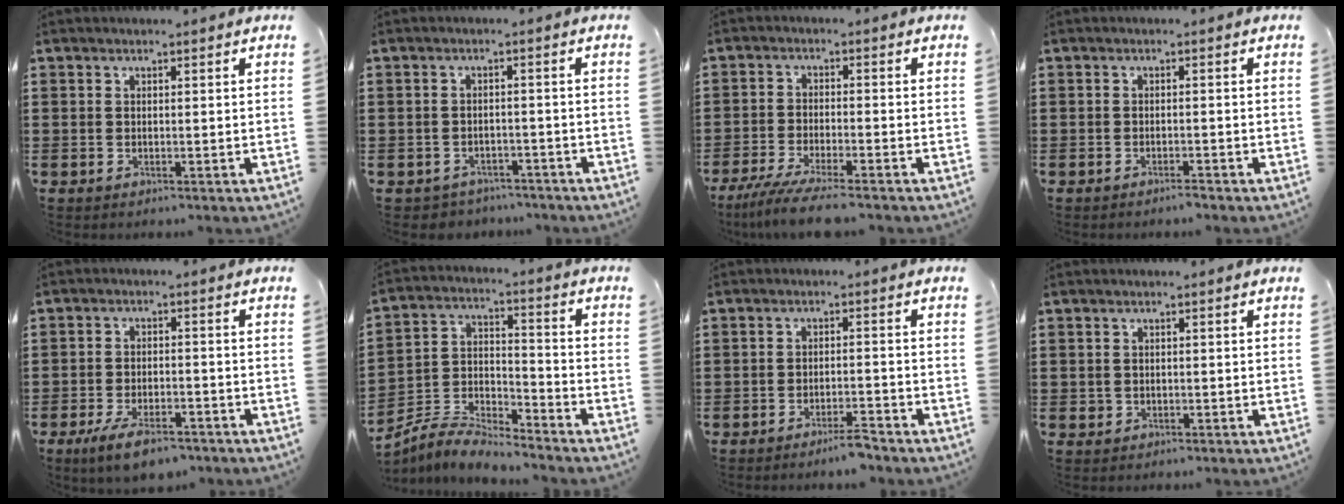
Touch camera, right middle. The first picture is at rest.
{"total": 2.2, "force": [-2.1, 0.5, -0.2], "torque": [-0.006, -0.002, -0.048]}
{"total": 5.5, "force": [-4.7, -0.2, 2.8], "torque": [-0.067, -0.023, -0.091]}
{"total": 1.0, "force": [-0.9, 0.0, 0.4], "torque": [-0.010, -0.002, -0.017]}
{"total": 5.6, "force": [-4.3, 1.4, 3.2], "torque": [-0.065, -0.003, -0.079]}
{"total": 7.1, "force": [-6.9, 0.8, 1.2], "torque": [-0.033, 0.007, -0.139]}
{"total": 3.2, "force": [-2.8, 0.0, 1.4], "torque": [-0.022, 0.005, -0.054]}
{"total": 0.7, "force": [0.0, 0.7, 0.1], "torque": [-0.004, 0.006, -0.002]}